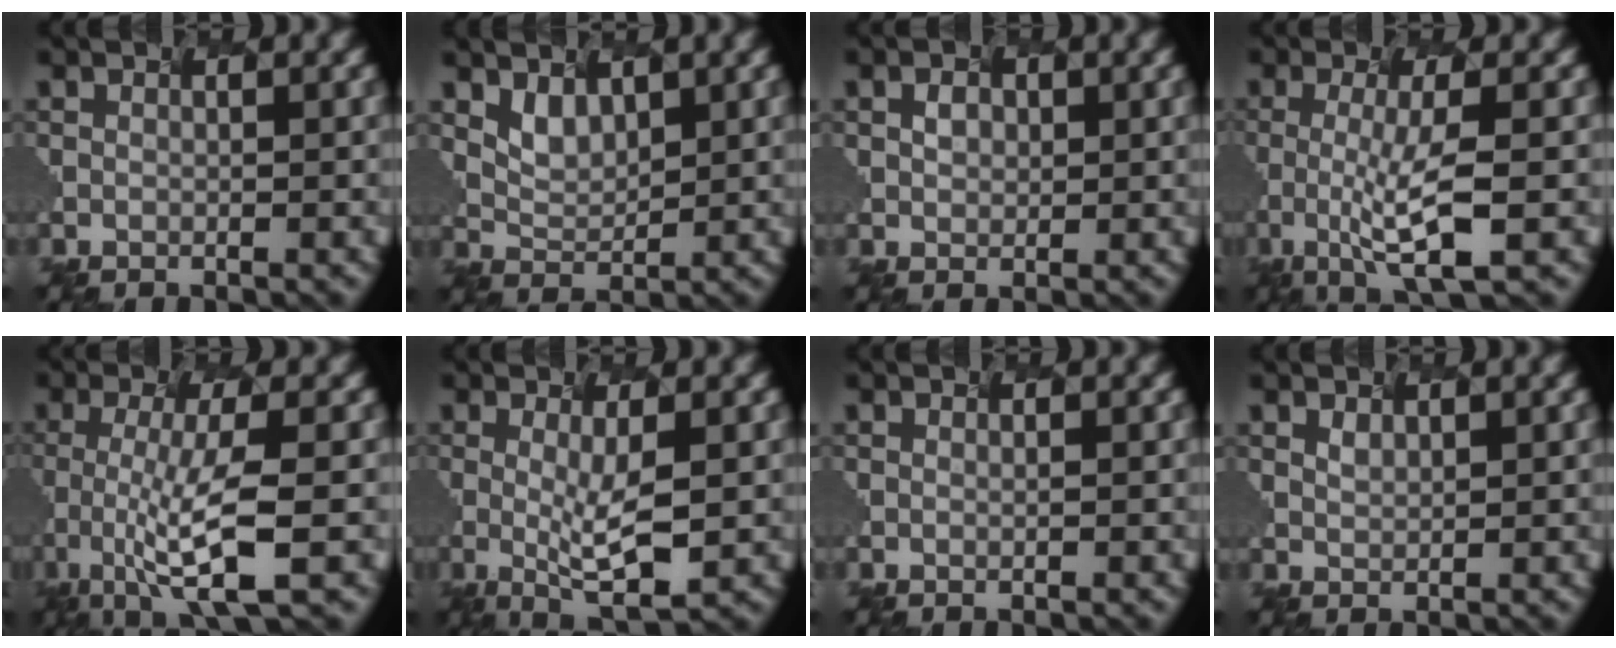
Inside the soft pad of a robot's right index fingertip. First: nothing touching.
{"total": 0.7, "force": [0.6, 0.2, -0.1], "torque": [-0.031, -0.015, 0.049]}
{"total": 0.9, "force": [-0.3, -0.2, -0.8], "torque": [-0.013, -0.006, 0.026]}
{"total": 4.3, "force": [-1.8, 0.2, 3.9], "torque": [-0.092, -0.014, -0.002]}
{"total": 5.9, "force": [-2.8, 0.5, 5.1], "torque": [-0.112, -0.012, -0.024]}
{"total": 3.5, "force": [-1.2, 0.3, 3.3], "torque": [-0.075, -0.014, 0.014]}
{"total": 0.0}
{"total": 1.2, "force": [0.2, -0.8, -0.9], "torque": [-0.012, -0.009, 0.036]}